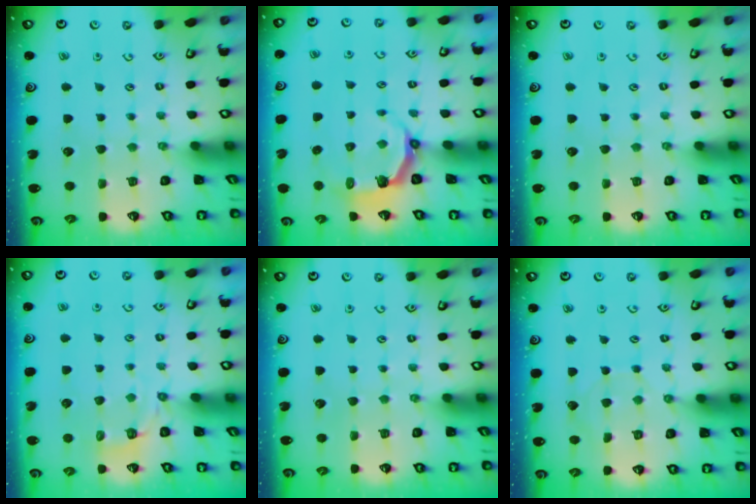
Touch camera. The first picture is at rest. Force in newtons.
{"total": 4.5, "press": 2.9, "slide": 3.4}
{"total": 0.0}
{"total": 2.9, "press": 2.0, "slide": 2.1}
{"total": 0.0}
{"total": 2.9, "press": 2.9, "slide": 0.3}